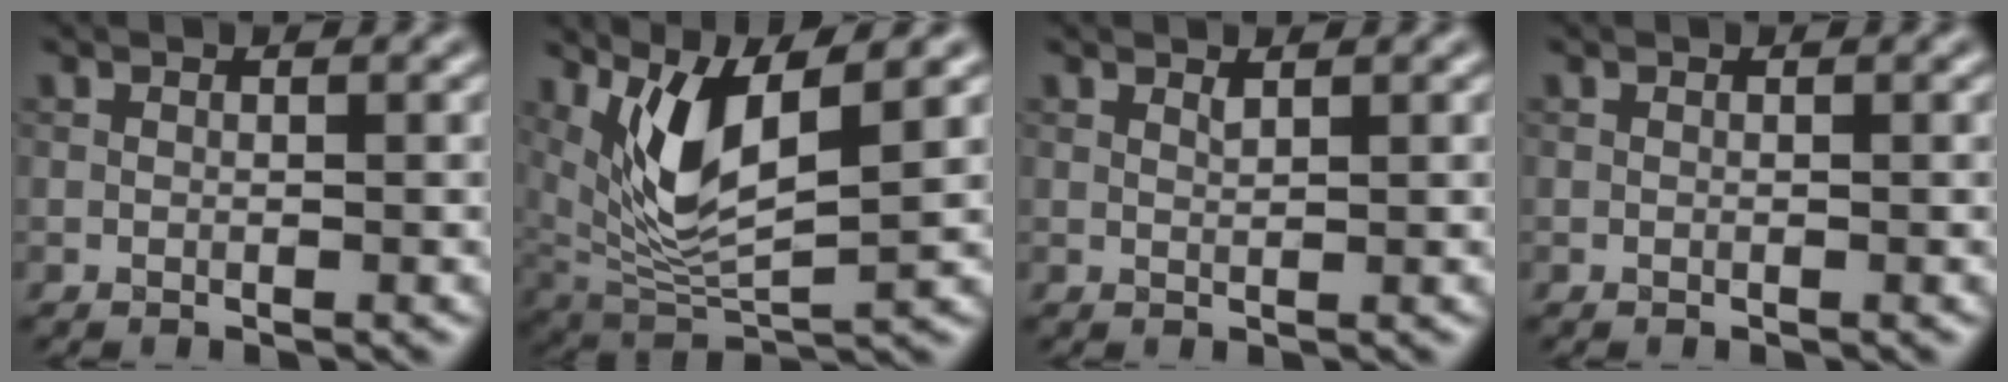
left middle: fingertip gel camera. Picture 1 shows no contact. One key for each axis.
{"total": 7.0, "fx": 2.9, "fy": 2.2, "fz": 5.9, "tx": -0.128, "ty": -0.019, "tz": 0.061}
{"total": 0.7, "fx": 0.6, "fy": 0.0, "fz": 0.3, "tx": -0.006, "ty": -0.001, "tz": 0.011}
{"total": 0.0}